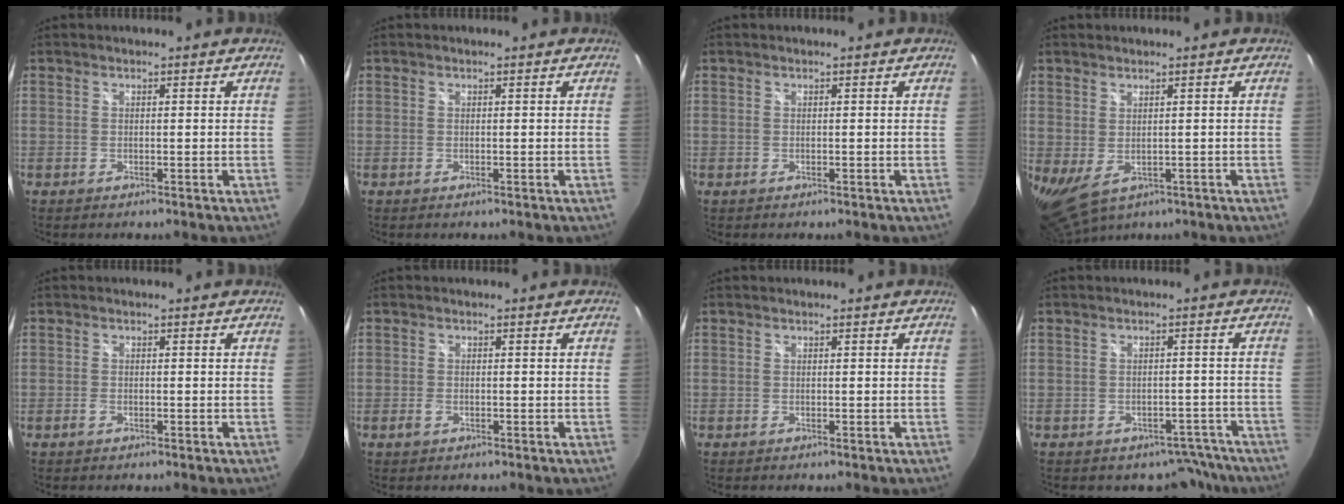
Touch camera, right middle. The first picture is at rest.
{"total": 0.0}
{"total": 0.0}
{"total": 4.8, "force": [-0.6, 2.3, 4.2], "torque": [-0.072, -0.021, -0.001]}
{"total": 1.1, "force": [-0.6, 0.6, 0.6], "torque": [-0.013, -0.001, -0.012]}
{"total": 1.6, "force": [-0.7, 1.0, 0.9], "torque": [-0.020, -0.001, -0.014]}
{"total": 0.0}
{"total": 5.2, "force": [-4.3, 2.9, 0.8], "torque": [0.001, 0.029, -0.039]}